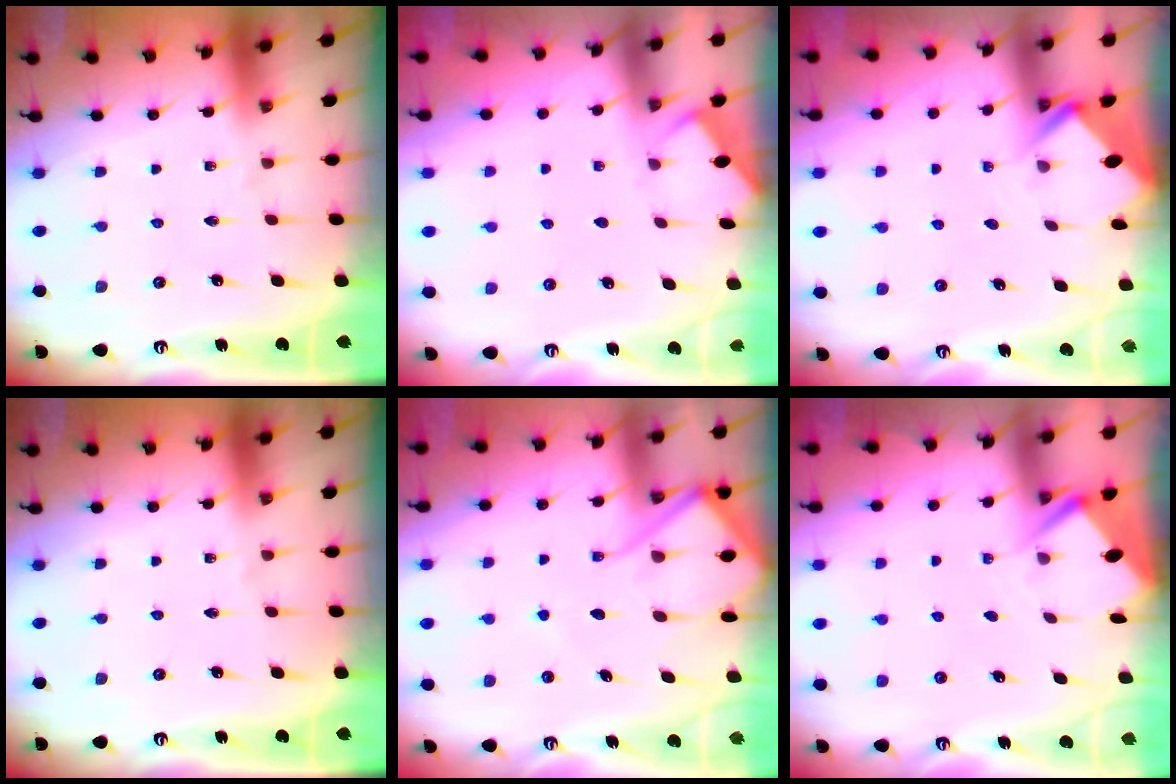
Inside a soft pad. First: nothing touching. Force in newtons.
{"total": 2.0, "press": 1.9, "slide": 0.3}
{"total": 2.9, "press": 2.9, "slide": 0.2}
{"total": 0.0}
{"total": 9.7, "press": 9.6, "slide": 1.0}
{"total": 2.9, "press": 2.9, "slide": 0.3}